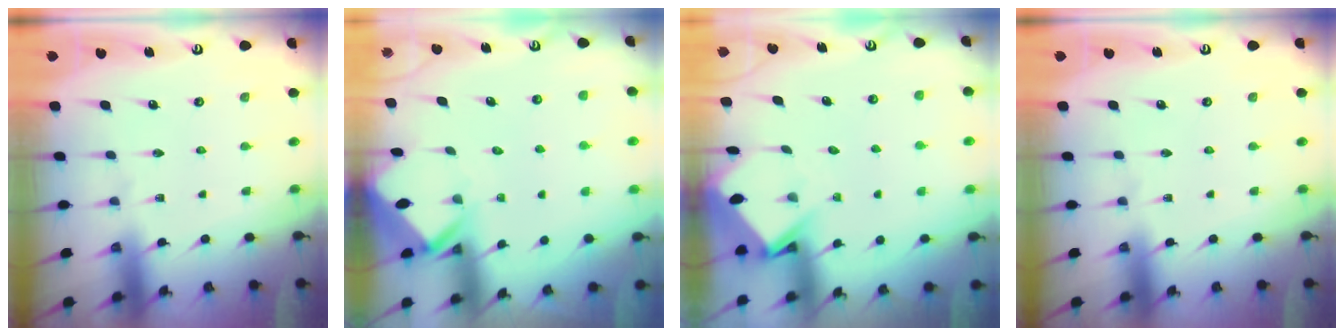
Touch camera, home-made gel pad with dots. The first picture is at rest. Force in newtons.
{"total": 3.4, "press": 3.4, "slide": 0.3}
{"total": 4.0, "press": 4.0, "slide": 0.3}
{"total": 0.0}